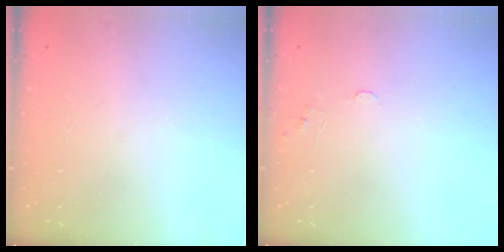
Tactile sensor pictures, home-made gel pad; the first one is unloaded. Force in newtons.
{"total": 4.8, "press": 4.8, "slide": 0.4}